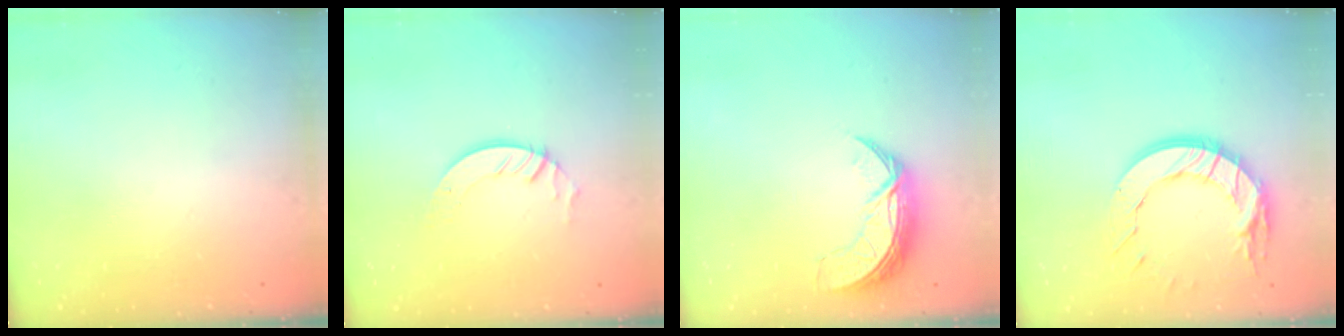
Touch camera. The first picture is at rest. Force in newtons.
{"total": 2.8, "press": 2.8, "slide": 0.2}
{"total": 7.8, "press": 7.8, "slide": 0.5}
{"total": 15.4, "press": 15.3, "slide": 1.5}